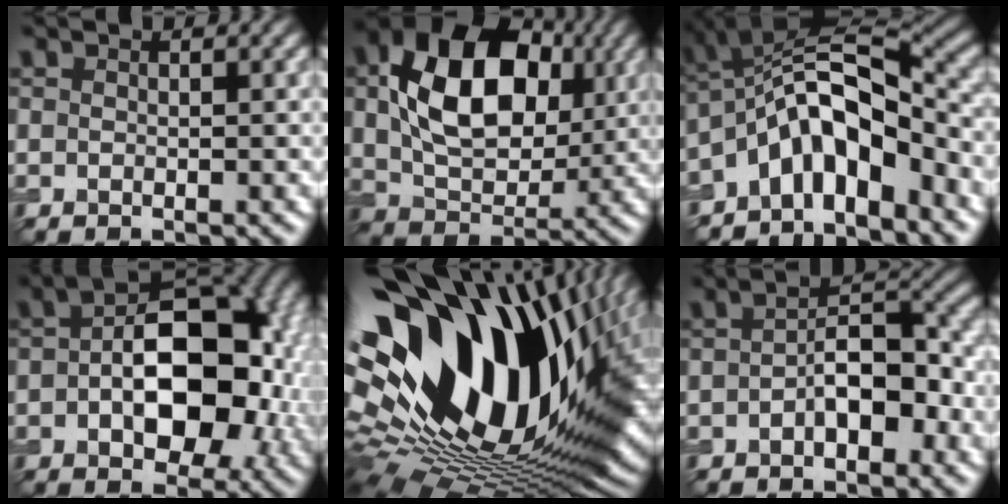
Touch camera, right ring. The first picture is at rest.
{"total": 11.4, "force": [2.8, 7.8, 7.8], "torque": [-0.131, 0.006, 0.049]}
{"total": 8.6, "force": [-3.6, 4.0, 6.8], "torque": [-0.097, 0.026, -0.075]}
{"total": 11.6, "force": [-0.9, 6.7, 9.4], "torque": [-0.115, 0.010, -0.017]}
{"total": 20.4, "force": [6.7, 12.3, 14.8], "torque": [-0.270, 0.004, 0.121]}
{"total": 4.8, "force": [-1.4, 2.1, 4.1], "torque": [-0.060, 0.014, -0.027]}